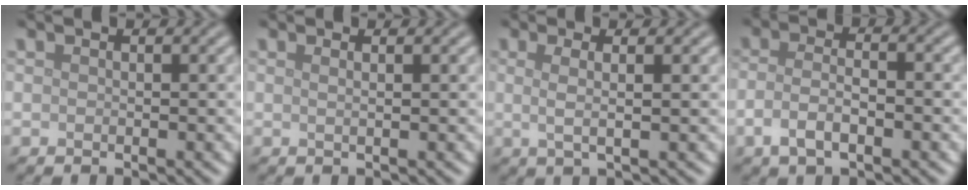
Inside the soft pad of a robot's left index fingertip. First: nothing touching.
{"total": 1.5, "force": [0.7, 0.6, 1.1], "torque": [-0.005, -0.001, -0.004]}
{"total": 2.5, "force": [0.4, 0.8, 2.4], "torque": [-0.042, -0.001, 0.003]}
{"total": 3.5, "force": [-1.4, 1.3, 2.9], "torque": [-0.059, 0.000, -0.031]}